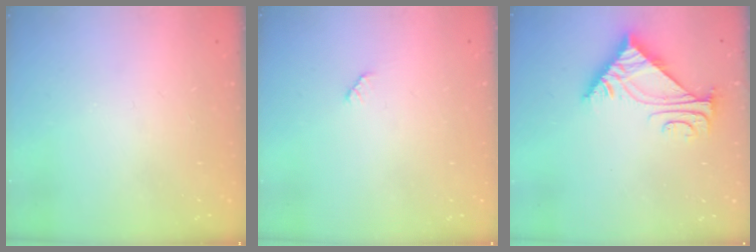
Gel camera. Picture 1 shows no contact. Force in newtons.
{"total": 2.5, "press": 2.5, "slide": 0.4}
{"total": 7.0, "press": 7.0, "slide": 0.3}